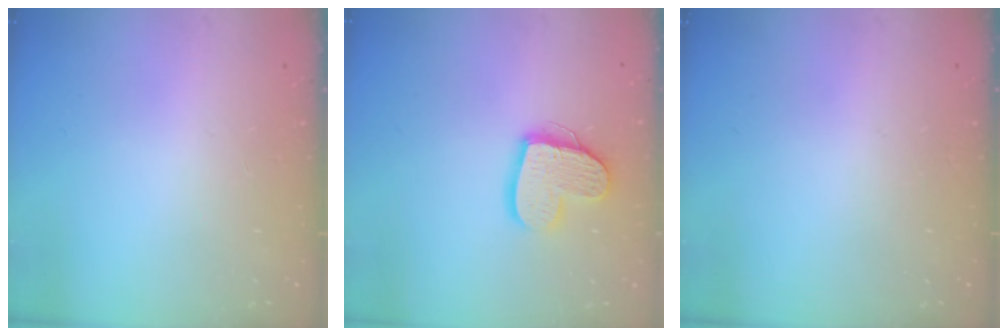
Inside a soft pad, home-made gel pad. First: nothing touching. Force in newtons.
{"total": 14.0, "press": 13.9, "slide": 1.2}
{"total": 0.0}